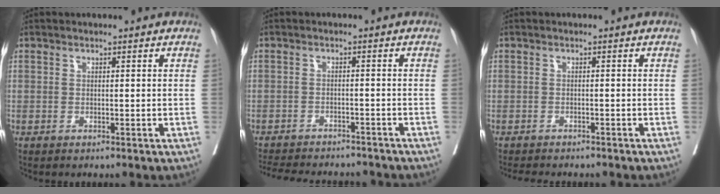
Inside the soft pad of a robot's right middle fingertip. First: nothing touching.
{"total": 14.6, "force": [-13.2, 3.9, 4.8], "torque": [-0.105, -0.004, -0.175]}
{"total": 5.6, "force": [-4.9, 1.8, 1.9], "torque": [-0.023, -0.004, -0.067]}